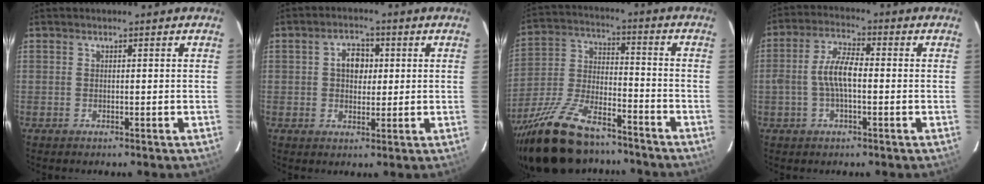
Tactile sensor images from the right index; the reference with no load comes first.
{"total": 4.8, "force": [0.9, 3.6, 3.1], "torque": [-0.049, 0.016, 0.015]}
{"total": 22.6, "force": [-17.5, 8.4, 11.5], "torque": [-0.239, -0.011, -0.294]}
{"total": 6.7, "force": [-0.9, 2.5, 6.1], "torque": [-0.124, 0.013, -0.019]}